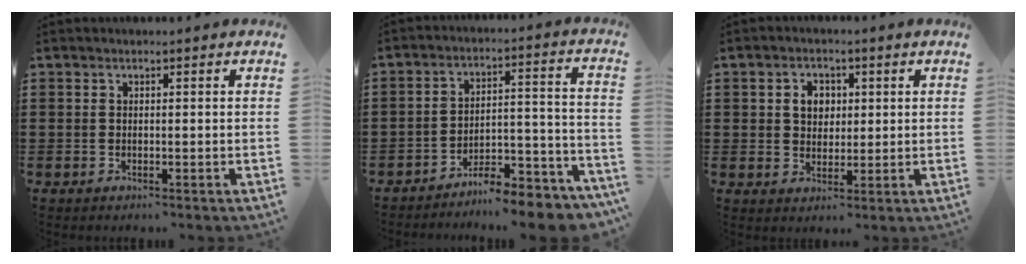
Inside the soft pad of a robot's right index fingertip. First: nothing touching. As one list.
[{"total": 7.7, "force": [-7.4, 0.7, 1.9], "torque": [-0.019, 0.020, -0.144]}, {"total": 3.7, "force": [0.8, 3.0, 2.0], "torque": [-0.051, 0.013, 0.012]}]